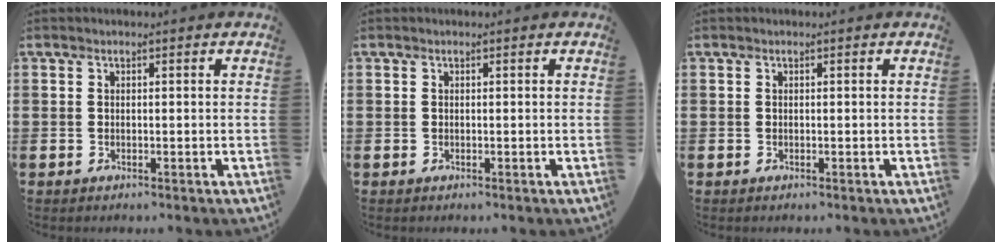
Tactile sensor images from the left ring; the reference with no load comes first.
{"total": 0.0}
{"total": 0.0}